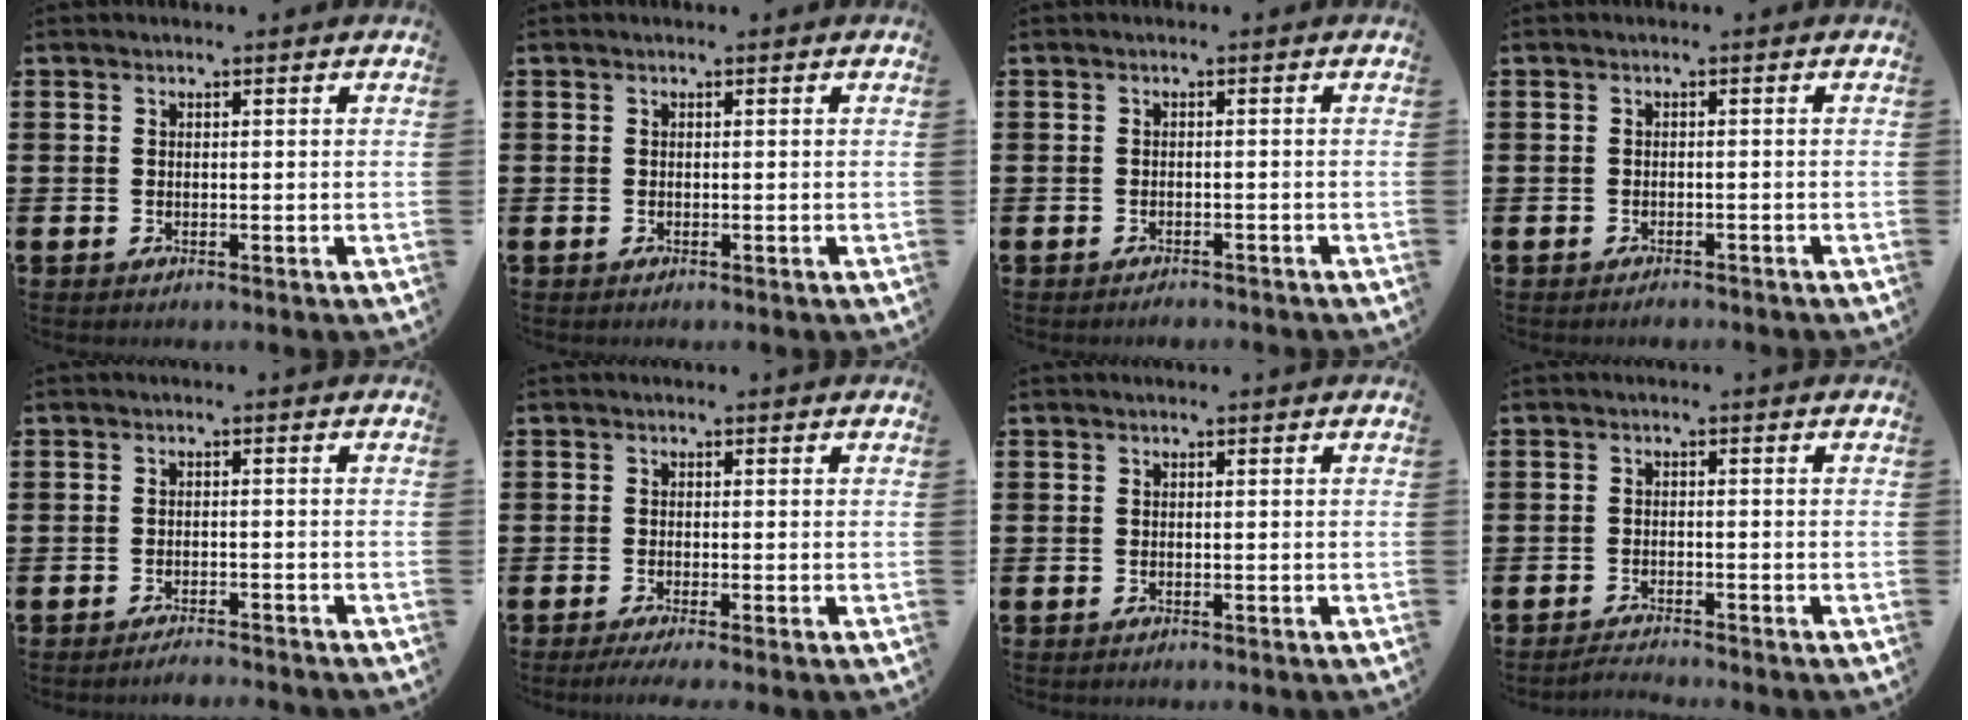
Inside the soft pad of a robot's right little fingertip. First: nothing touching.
{"total": 0.0}
{"total": 0.8, "force": [-0.8, 0.0, 0.1], "torque": [-0.003, -0.001, -0.016]}
{"total": 0.7, "force": [-0.7, 0.1, 0.1], "torque": [-0.003, -0.002, -0.015]}
{"total": 1.5, "force": [-1.5, -0.1, 0.2], "torque": [-0.006, 0.002, -0.029]}
{"total": 1.3, "force": [-0.6, 0.1, 1.1], "torque": [-0.017, -0.002, -0.012]}
{"total": 0.0}
{"total": 1.4, "force": [-1.4, -0.2, 0.2], "torque": [-0.005, 0.000, -0.027]}